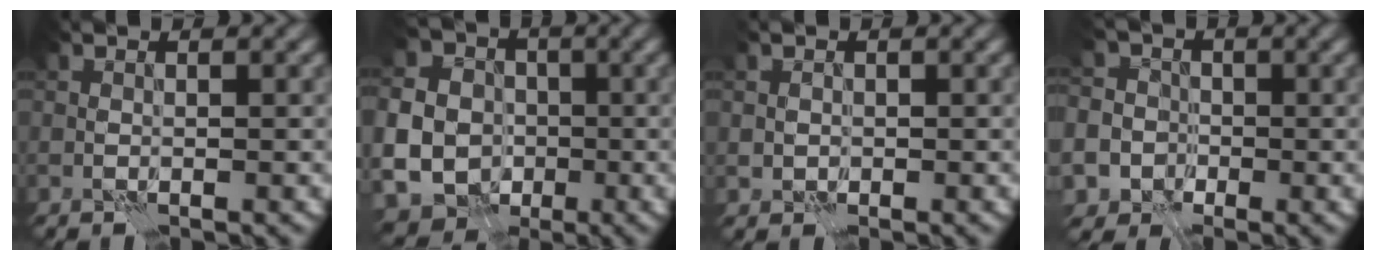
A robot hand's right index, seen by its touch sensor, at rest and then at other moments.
{"total": 12.0, "force": [-2.9, 10.6, 4.6], "torque": [-0.108, -0.025, -0.072]}
{"total": 1.1, "force": [0.0, 1.1, -0.1], "torque": [0.008, -0.002, -0.001]}
{"total": 10.3, "force": [-3.4, 9.4, 2.4], "torque": [-0.053, 0.002, -0.099]}